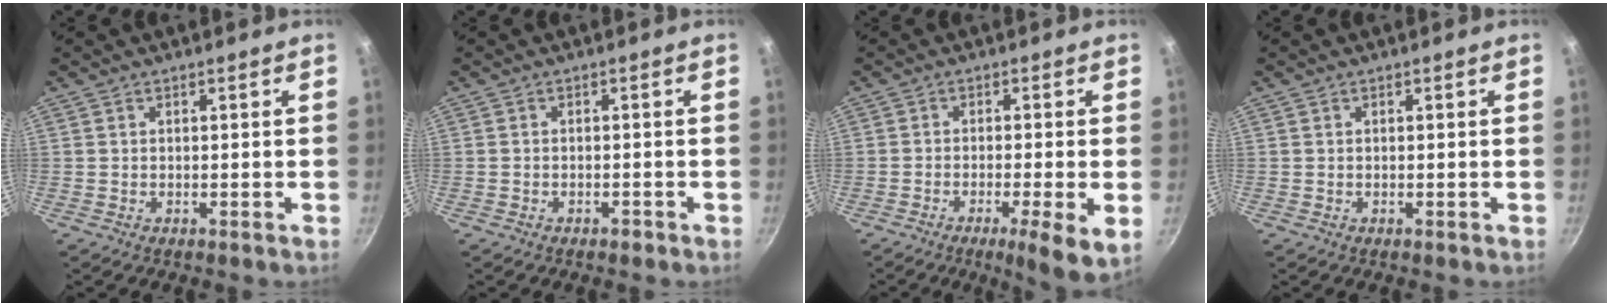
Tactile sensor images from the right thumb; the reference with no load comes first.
{"total": 1.2, "force": [-0.9, 0.6, 0.6], "torque": [-0.011, 0.012, -0.010]}
{"total": 7.9, "force": [-2.6, 1.1, 7.4], "torque": [-0.119, 0.000, -0.040]}
{"total": 0.0}